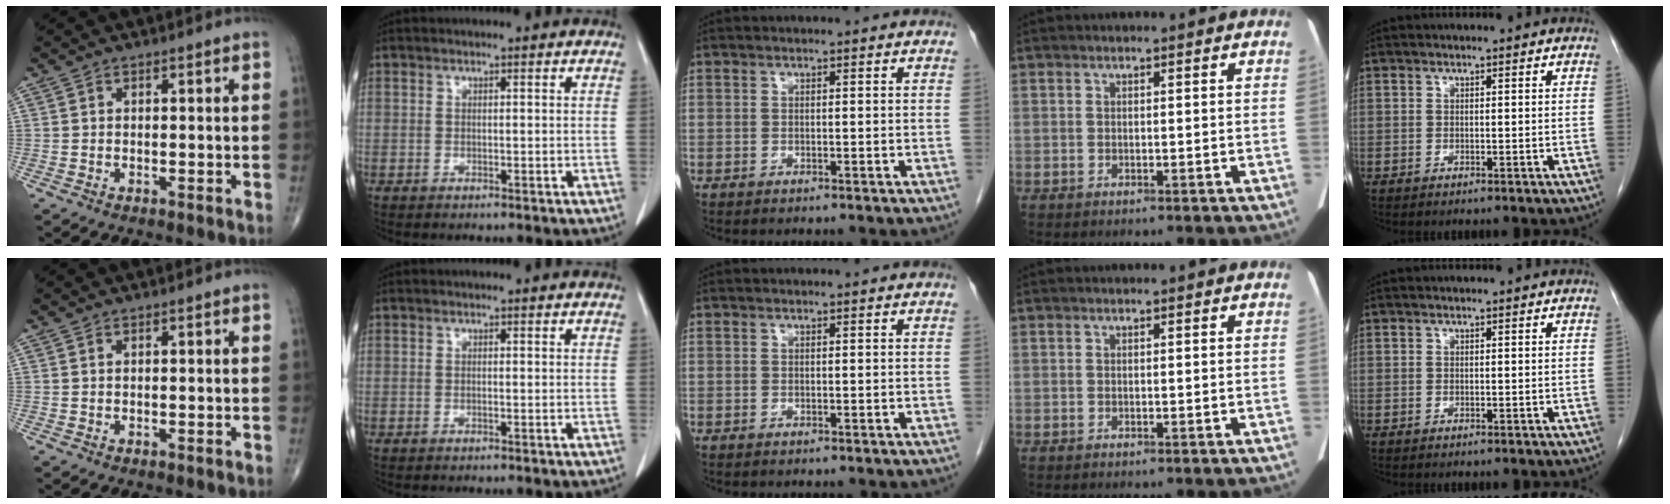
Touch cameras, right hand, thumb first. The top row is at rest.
{}